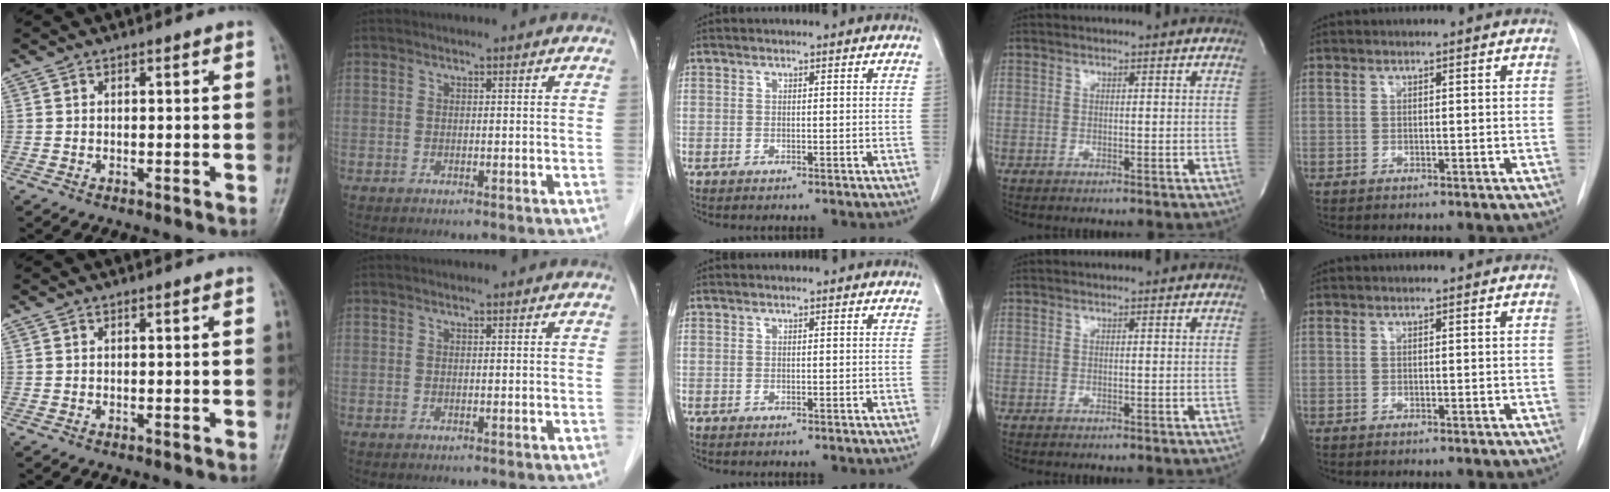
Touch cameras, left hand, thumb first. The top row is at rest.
{}